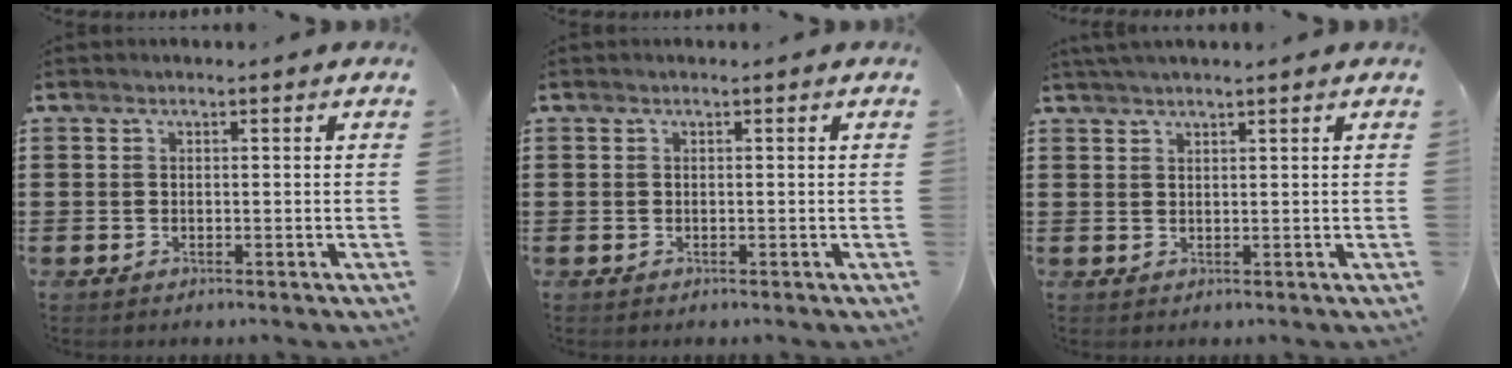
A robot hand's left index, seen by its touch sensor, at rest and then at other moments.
{"total": 0.0}
{"total": 1.6, "force": [1.4, -0.2, 0.6], "torque": [-0.013, 0.000, 0.028]}